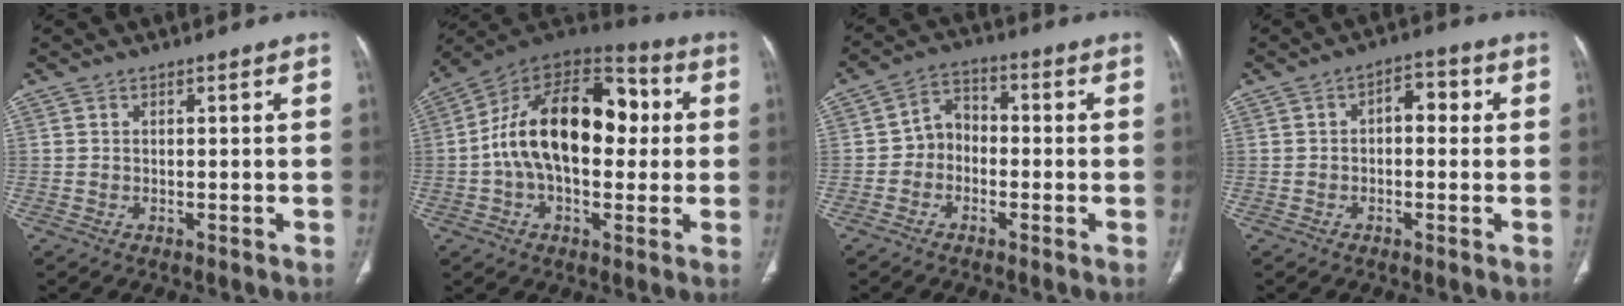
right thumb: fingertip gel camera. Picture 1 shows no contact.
{"total": 22.6, "force": [1.6, 13.4, 18.1], "torque": [-0.281, 0.040, 0.018]}
{"total": 5.6, "force": [-1.4, 4.6, 2.9], "torque": [-0.027, 0.028, -0.039]}
{"total": 5.0, "force": [0.4, 2.9, 4.0], "torque": [-0.038, 0.018, -0.003]}